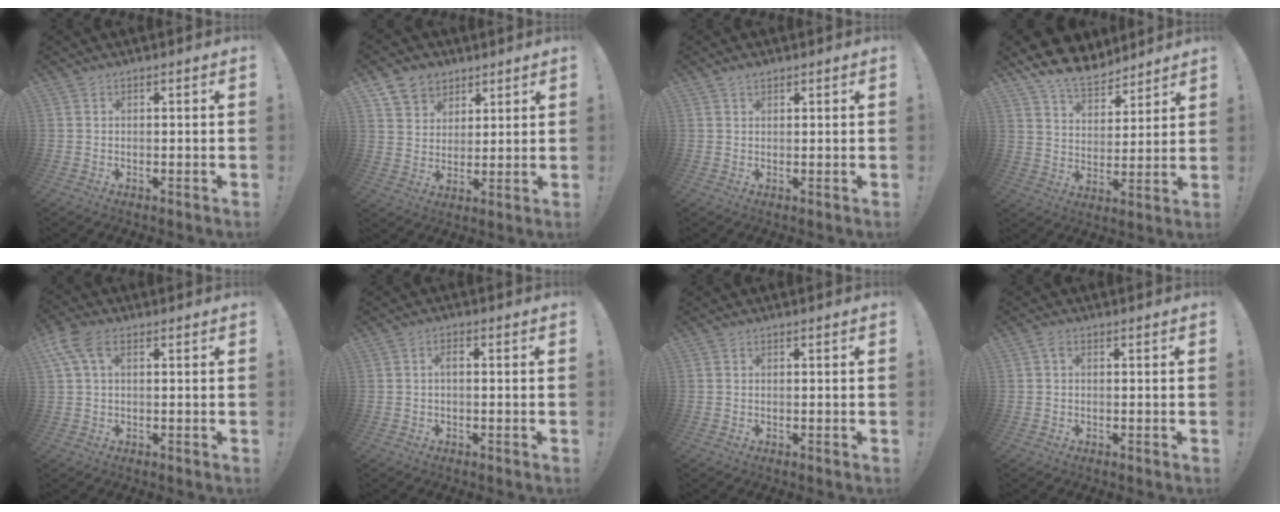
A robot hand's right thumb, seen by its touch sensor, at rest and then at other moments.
{"total": 7.8, "force": [5.1, 5.8, 1.1], "torque": [-0.016, -0.035, 0.101]}
{"total": 1.4, "force": [1.0, 0.7, 0.7], "torque": [-0.014, -0.001, 0.020]}
{"total": 10.3, "force": [8.6, 4.6, 3.3], "torque": [-0.055, -0.067, 0.162]}
{"total": 7.7, "force": [2.9, 4.1, 5.8], "torque": [-0.120, 0.003, 0.055]}
{"total": 2.1, "force": [-0.4, 0.6, 1.9], "torque": [-0.045, 0.011, -0.007]}
{"total": 0.0}
{"total": 1.3, "force": [0.1, 0.7, 1.1], "torque": [-0.017, 0.000, 0.000]}